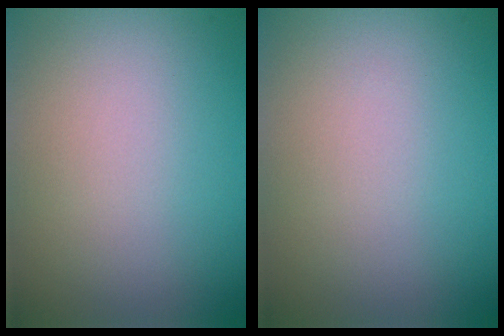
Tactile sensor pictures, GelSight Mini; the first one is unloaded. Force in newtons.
{"total": 0.0}